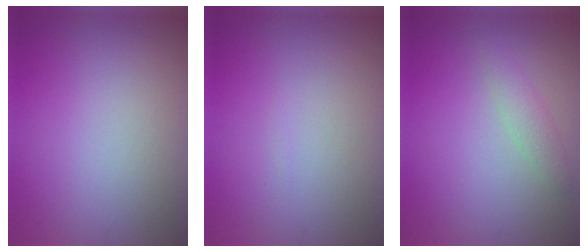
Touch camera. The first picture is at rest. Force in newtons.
{"total": 0.0}
{"total": 1.6, "press": 1.6, "slide": 0.1}